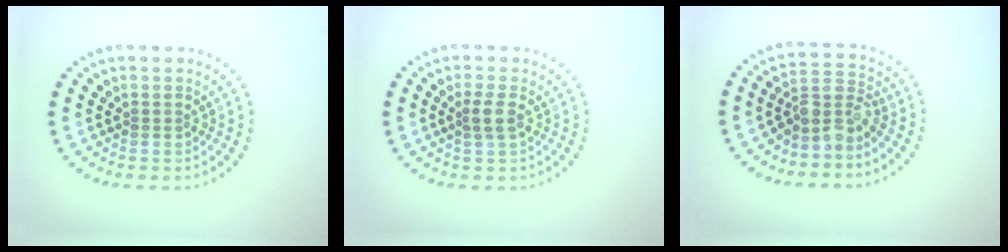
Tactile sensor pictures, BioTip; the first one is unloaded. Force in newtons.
{"total": 1.8, "press": 1.5, "slide": 0.9}
{"total": 3.2, "press": 2.4, "slide": 2.0}